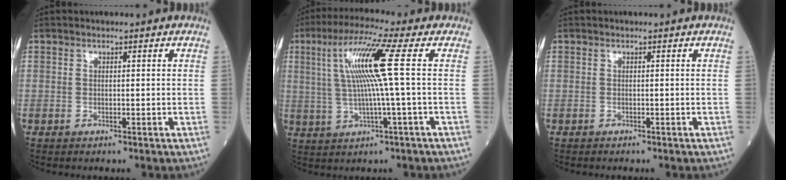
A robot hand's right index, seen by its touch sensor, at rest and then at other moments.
{"total": 11.1, "force": [1.9, -0.8, 10.9], "torque": [-0.216, 0.015, 0.037]}
{"total": 0.7, "force": [-0.4, 0.4, 0.4], "torque": [-0.016, 0.001, -0.004]}